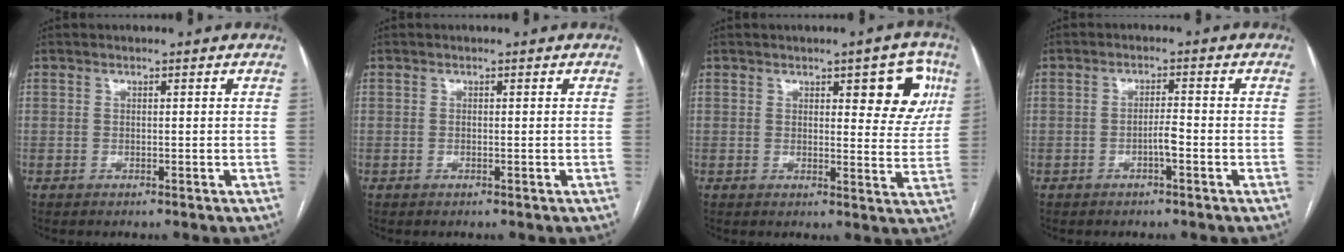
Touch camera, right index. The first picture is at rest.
{"total": 0.0}
{"total": 8.1, "force": [3.5, 2.7, 6.8], "torque": [-0.066, 0.007, 0.039]}
{"total": 2.4, "force": [-1.1, 0.2, 2.1], "torque": [-0.034, 0.002, -0.020]}